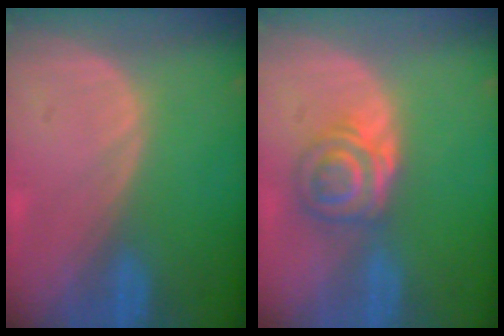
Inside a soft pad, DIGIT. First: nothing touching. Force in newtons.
{"total": 5.5, "press": 5.3, "slide": 1.8}